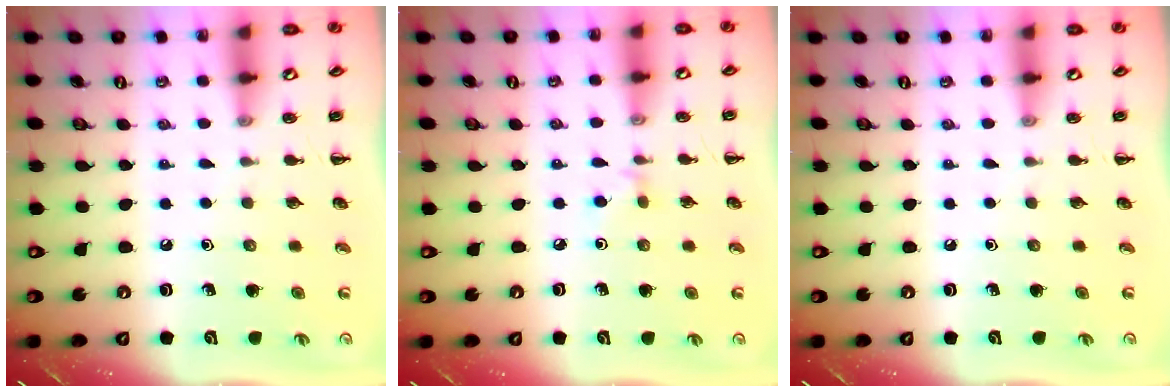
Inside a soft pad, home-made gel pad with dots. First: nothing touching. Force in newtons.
{"total": 2.6, "press": 2.4, "slide": 1.0}
{"total": 0.0}